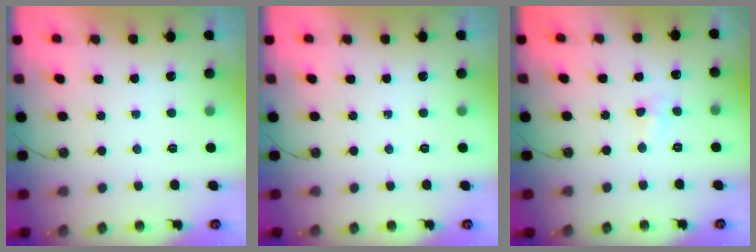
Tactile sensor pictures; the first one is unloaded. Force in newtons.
{"total": 0.0}
{"total": 3.1, "press": 3.1, "slide": 0.5}